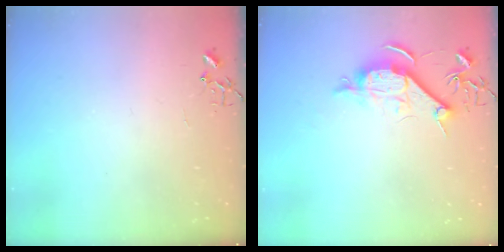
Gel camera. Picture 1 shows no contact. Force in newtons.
{"total": 9.3, "press": 9.2, "slide": 1.1}